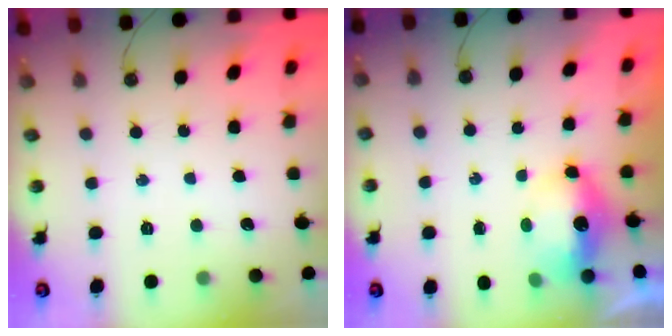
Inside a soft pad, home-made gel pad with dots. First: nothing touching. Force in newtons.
{"total": 11.3, "press": 8.6, "slide": 7.3}